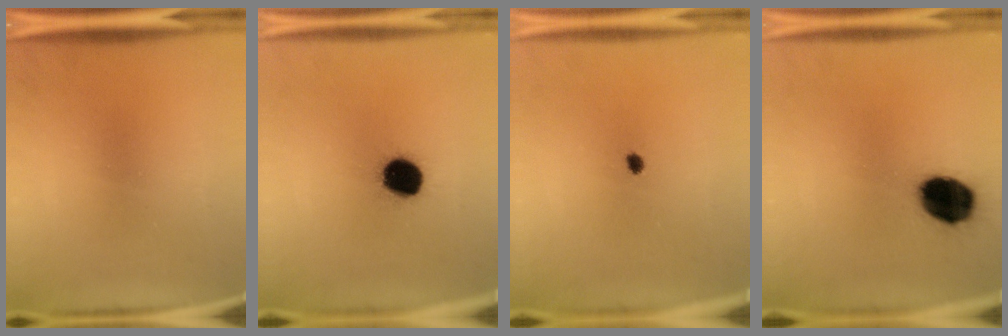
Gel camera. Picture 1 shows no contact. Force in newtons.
{"total": 12.7}
{"total": 1.5}
{"total": 14.8}